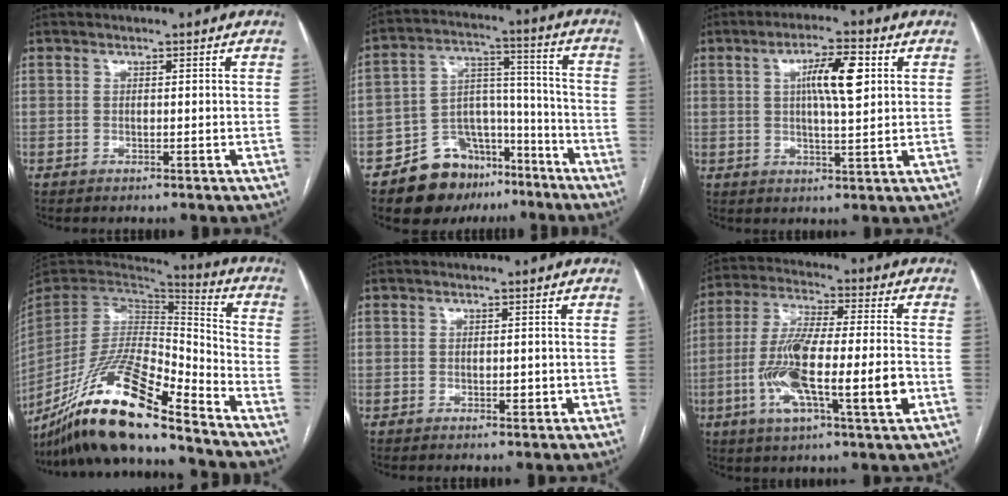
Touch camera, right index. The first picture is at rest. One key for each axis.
{"total": 13.1, "fx": -9.2, "fy": 8.1, "fz": 4.5, "tx": -0.065, "ty": 0.057, "tz": -0.145}
{"total": 7.9, "fx": 2.2, "fy": 1.4, "fz": 7.5, "tx": -0.128, "ty": 0.011, "tz": 0.037}
{"total": 19.7, "fx": -14.8, "fy": 2.1, "fz": 12.8, "tx": -0.265, "ty": -0.016, "tz": -0.277}
{"total": 1.4, "fx": -0.3, "fy": 0.7, "fz": 1.2, "tx": -0.019, "ty": -0.001, "tz": -0.002}
{"total": 16.3, "fx": -4.1, "fy": 2.3, "fz": 15.6, "tx": -0.301, "ty": -0.002, "tz": -0.071}